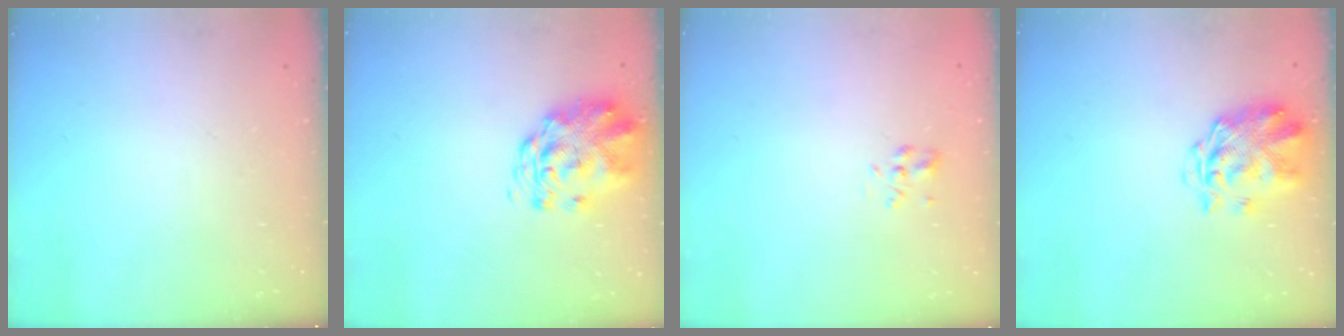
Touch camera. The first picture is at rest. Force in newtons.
{"total": 3.0, "press": 2.8, "slide": 1.1}
{"total": 1.4, "press": 1.2, "slide": 0.7}
{"total": 3.4, "press": 3.0, "slide": 1.6}